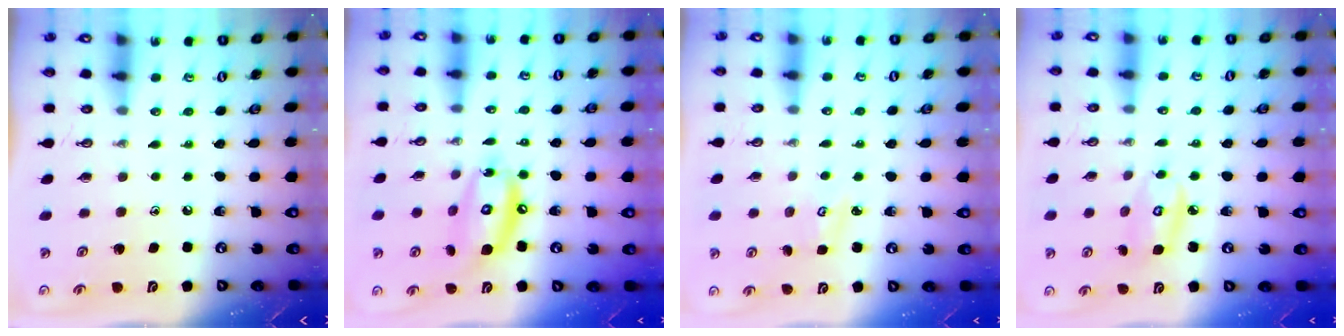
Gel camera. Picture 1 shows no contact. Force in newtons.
{"total": 12.9, "press": 12.8, "slide": 1.3}
{"total": 2.5, "press": 2.5, "slide": 0.4}
{"total": 5.9, "press": 5.9, "slide": 0.3}